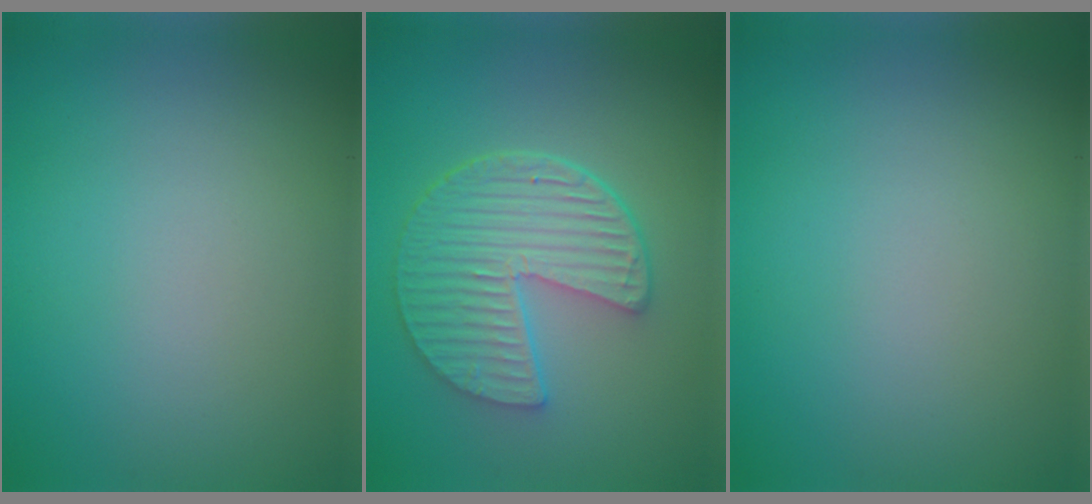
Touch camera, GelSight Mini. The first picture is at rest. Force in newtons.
{"total": 6.3, "press": 4.6, "slide": 4.3}
{"total": 0.0}